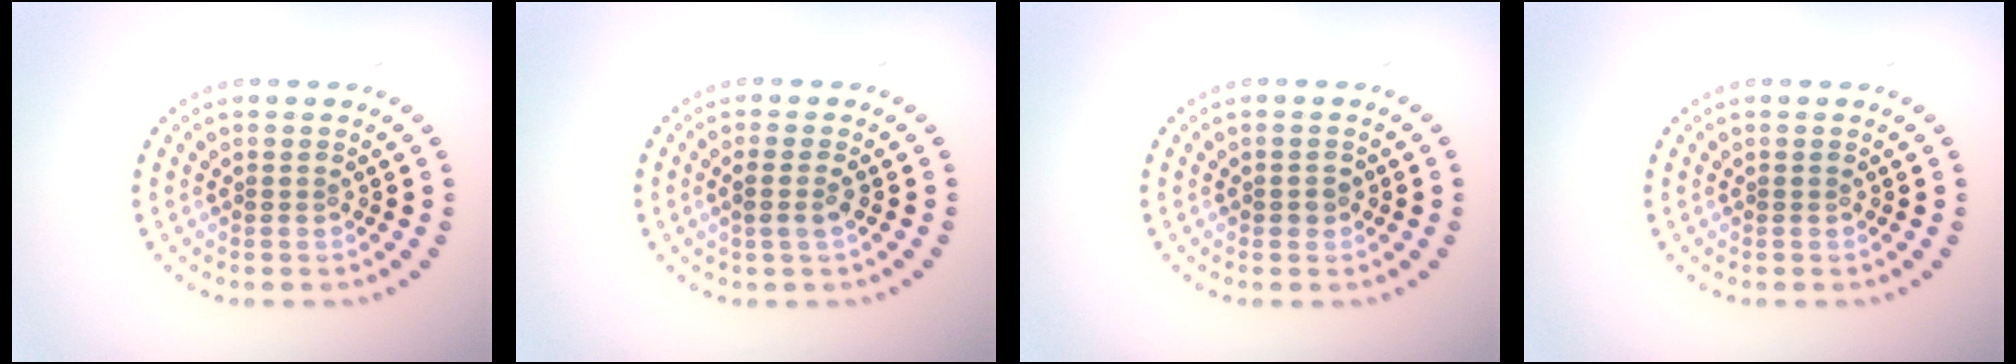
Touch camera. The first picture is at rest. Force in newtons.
{"total": 1.5, "press": 1.2, "slide": 0.8}
{"total": 0.9, "press": 0.8, "slide": 0.2}
{"total": 0.0}